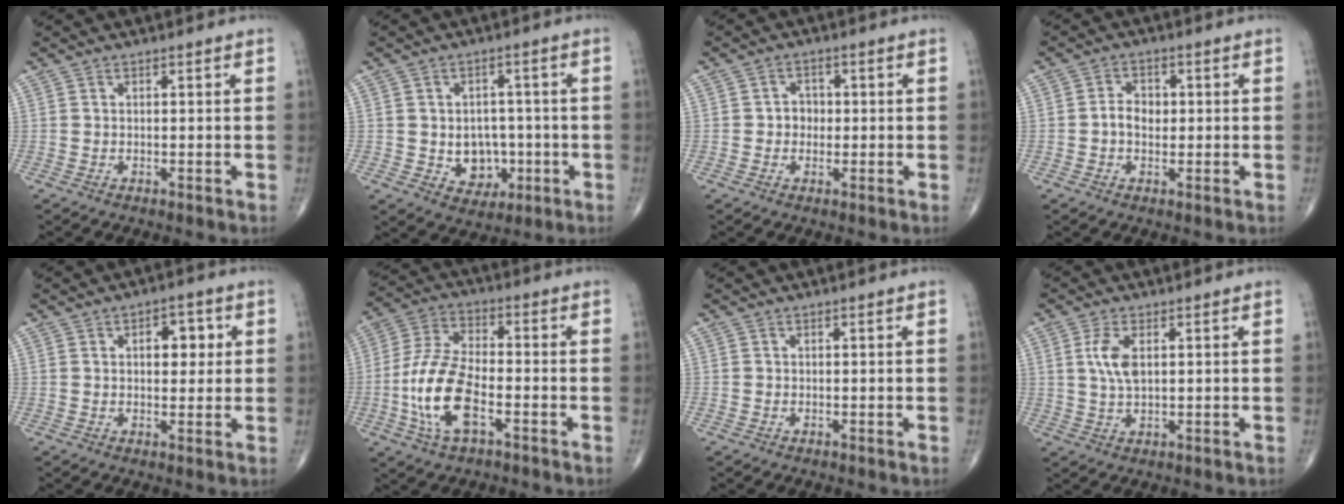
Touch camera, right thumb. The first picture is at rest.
{"total": 7.4, "force": [-1.3, 6.1, 3.9], "torque": [-0.013, 0.010, -0.007]}
{"total": 3.1, "force": [-0.2, 2.7, 1.4], "torque": [0.003, 0.009, -0.009]}
{"total": 3.9, "force": [-0.2, 2.8, 2.6], "torque": [-0.032, 0.010, -0.009]}
{"total": 5.8, "force": [1.4, 3.4, 4.5], "torque": [-0.031, -0.001, 0.014]}
{"total": 13.1, "force": [-4.2, 5.9, 10.9], "torque": [-0.228, 0.021, -0.084]}
{"total": 0.0}
{"total": 5.1, "force": [1.2, 2.4, 4.4], "torque": [-0.092, -0.004, 0.024]}